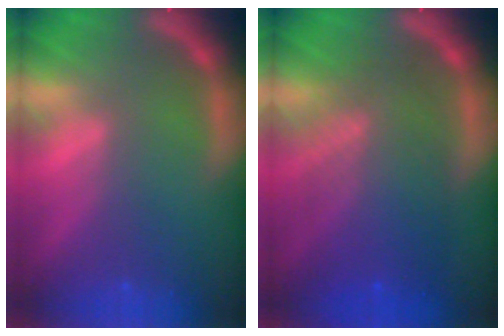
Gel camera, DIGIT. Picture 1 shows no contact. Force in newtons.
{"total": 8.0}